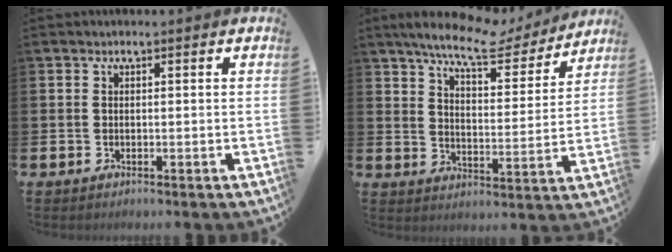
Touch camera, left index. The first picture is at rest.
{"total": 9.1, "force": [7.9, 1.9, 4.0], "torque": [-0.082, -0.048, 0.132]}